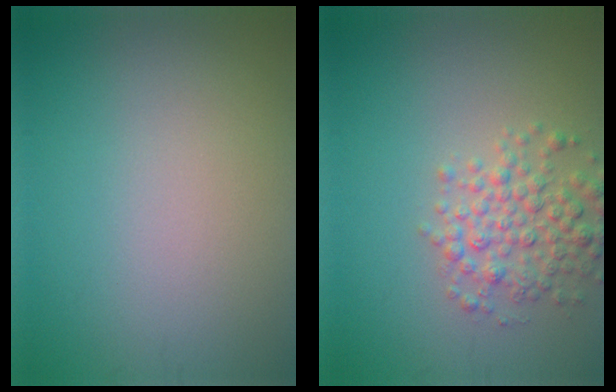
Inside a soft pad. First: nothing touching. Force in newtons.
{"total": 3.7, "press": 3.7, "slide": 0.1}